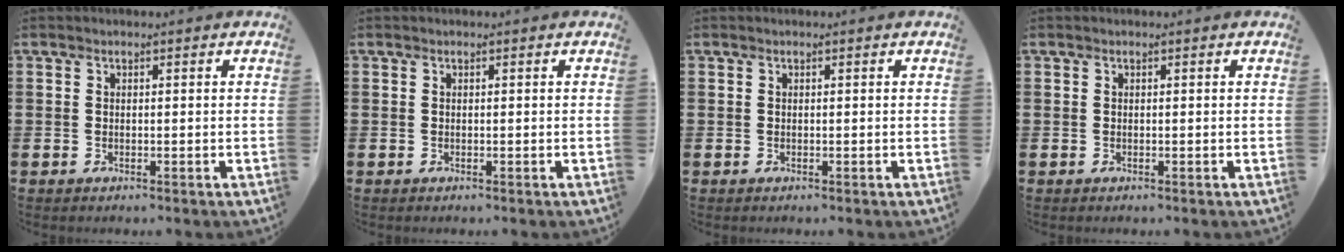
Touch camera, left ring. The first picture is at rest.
{"total": 0.0}
{"total": 0.0}
{"total": 0.0}